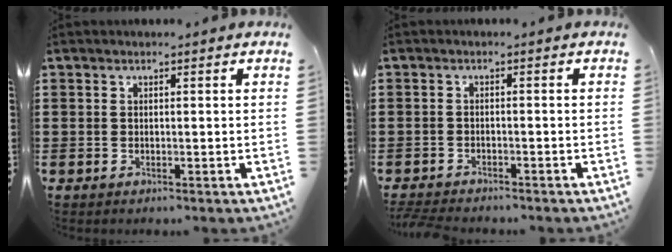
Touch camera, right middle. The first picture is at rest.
{"total": 1.8, "force": [-1.7, 0.1, 0.1], "torque": [-0.015, -0.004, -0.039]}